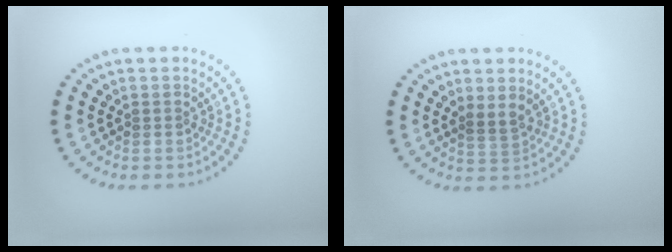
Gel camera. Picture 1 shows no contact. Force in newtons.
{"total": 1.3, "press": 1.1, "slide": 0.7}